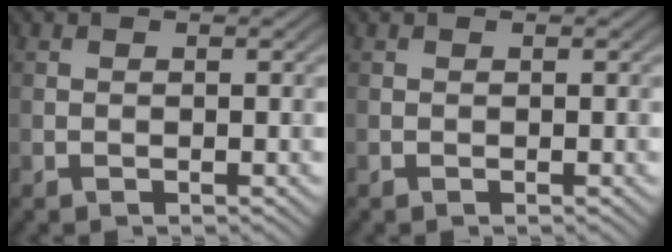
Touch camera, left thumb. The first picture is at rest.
{"total": 0.0}